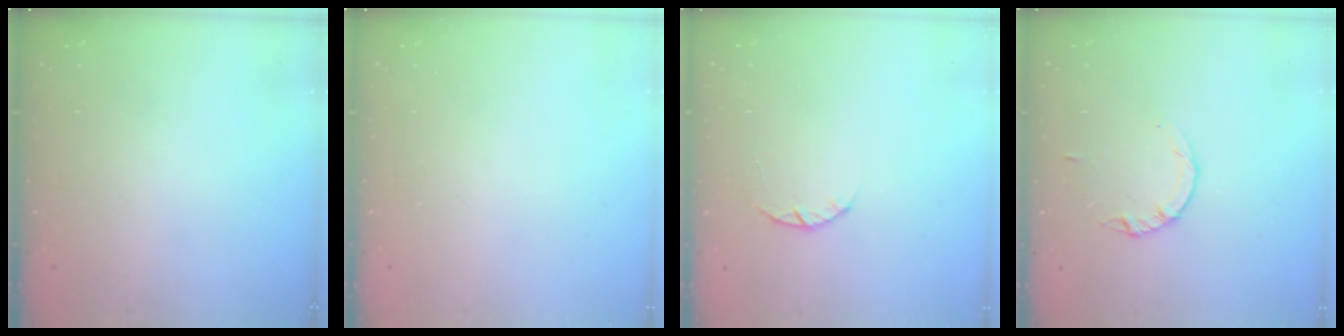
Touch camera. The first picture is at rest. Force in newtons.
{"total": 0.0}
{"total": 3.0, "press": 3.0, "slide": 0.4}
{"total": 2.8, "press": 2.8, "slide": 0.4}